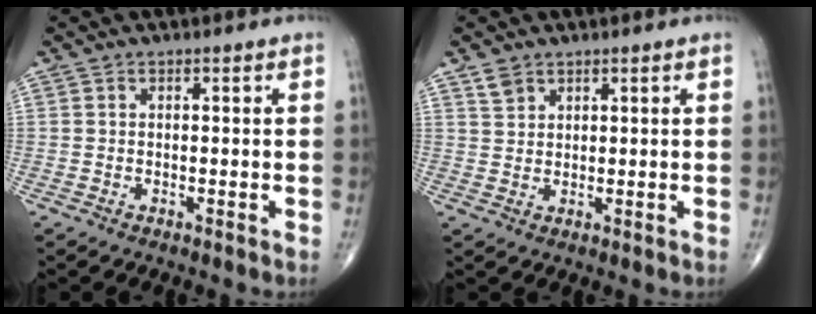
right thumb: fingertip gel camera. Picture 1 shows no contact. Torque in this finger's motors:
{"motor_torque": [-0.43, 0.33, -0.09, -0.01, 0.06]}